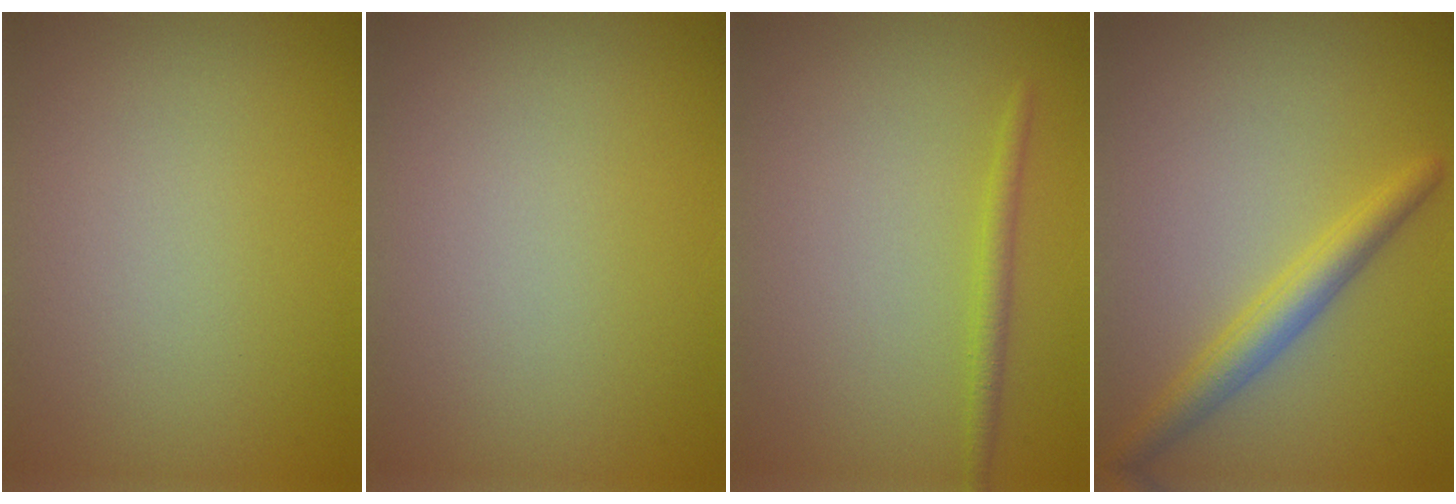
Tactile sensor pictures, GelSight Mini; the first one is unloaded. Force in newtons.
{"total": 0.0}
{"total": 1.5, "press": 1.5, "slide": 0.1}
{"total": 3.1, "press": 3.1, "slide": 0.1}